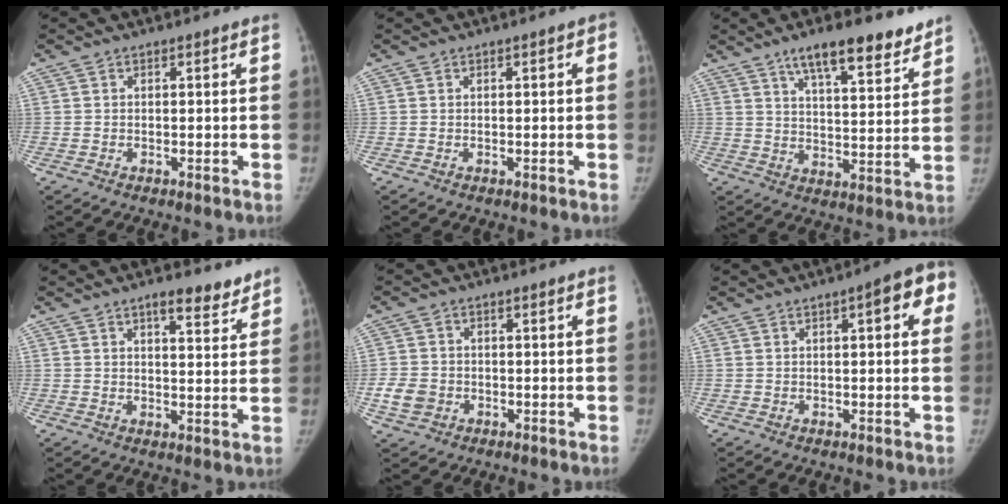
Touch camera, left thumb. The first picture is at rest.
{"total": 1.0, "force": [0.2, 0.4, 0.9], "torque": [-0.007, 0.003, 0.001]}
{"total": 13.3, "force": [9.5, 3.8, 8.5], "torque": [-0.099, -0.048, 0.148]}
{"total": 6.2, "force": [4.6, 2.0, 3.6], "torque": [-0.029, -0.029, 0.064]}
{"total": 4.4, "force": [-1.4, 3.7, 1.9], "torque": [-0.029, 0.008, -0.022]}
{"total": 7.6, "force": [2.4, 2.4, 6.8], "torque": [-0.063, 0.008, 0.020]}